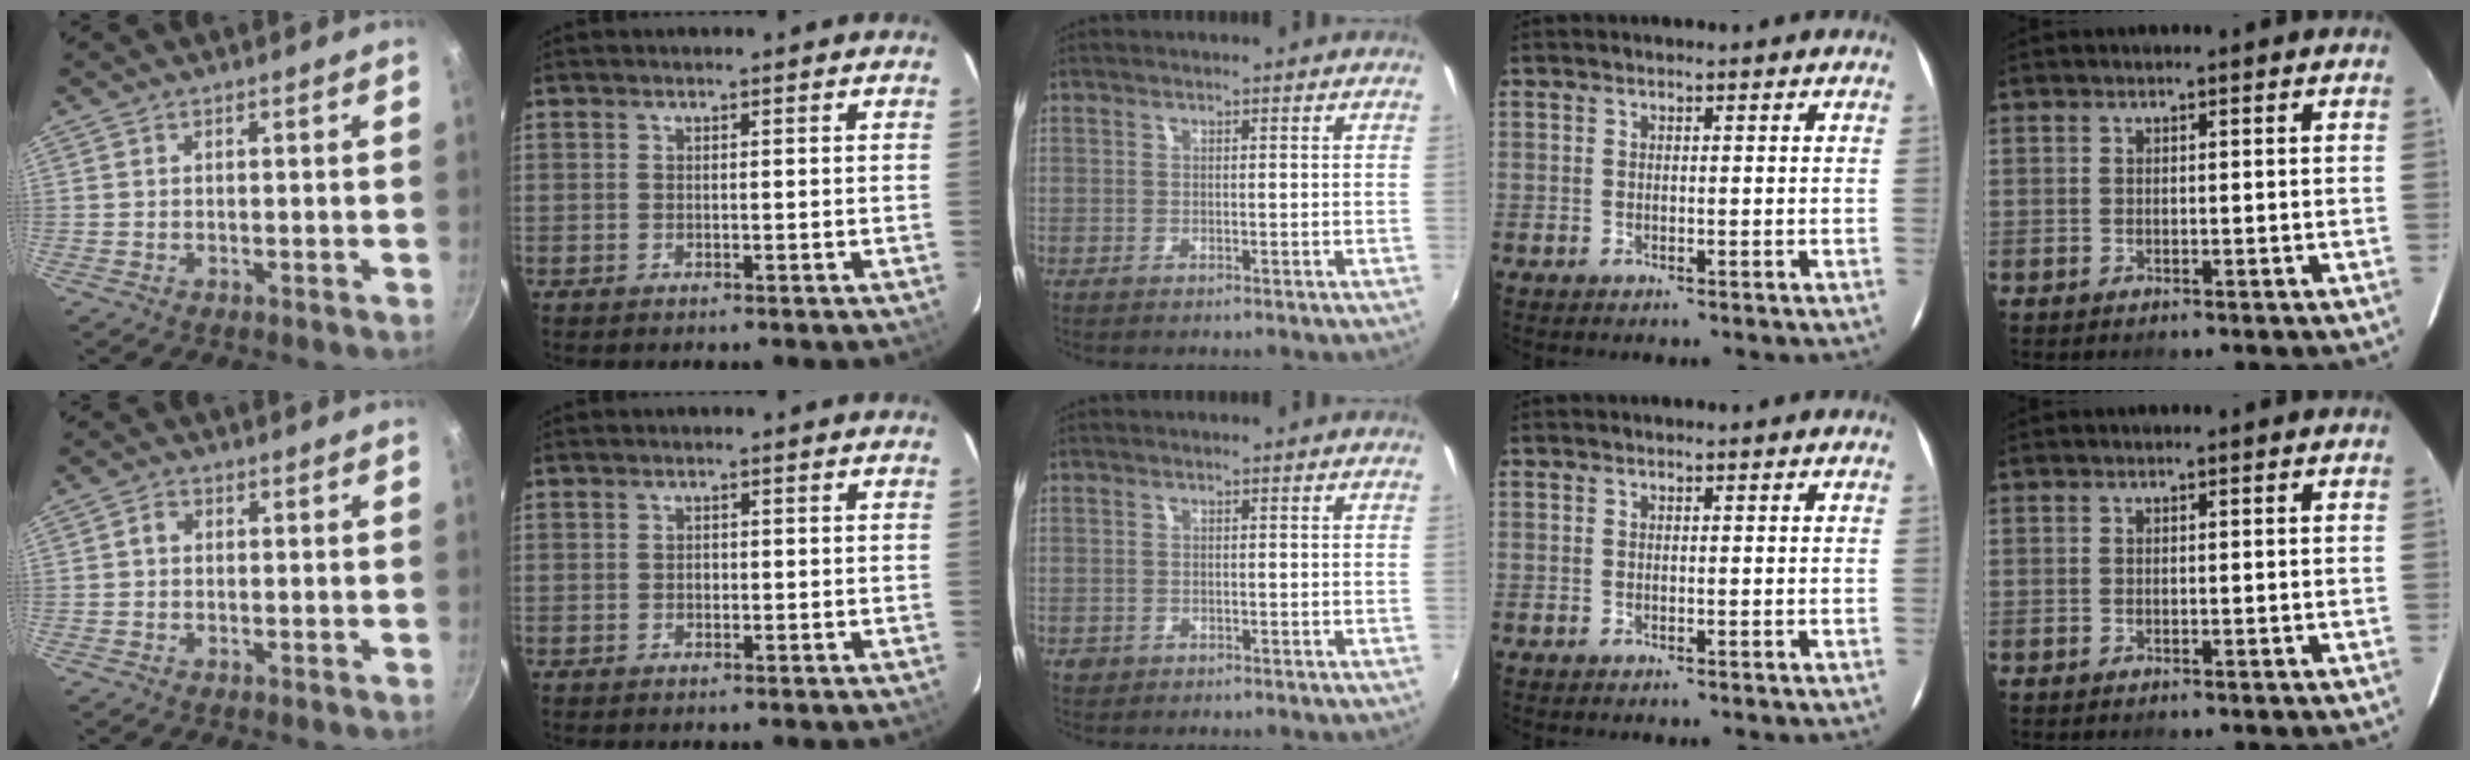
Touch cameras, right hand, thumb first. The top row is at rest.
{"thumb": {"total": 1.9, "force": [0.1, 1.5, 1.0], "torque": [-0.016, 0.007, -0.003]}, "index": {"total": 0.9, "force": [-0.2, 0.8, 0.3], "torque": [-0.002, 0.002, -0.003]}, "middle": {"total": 1.5, "force": [-0.6, 1.2, 0.4], "torque": [-0.011, -0.003, -0.010]}}